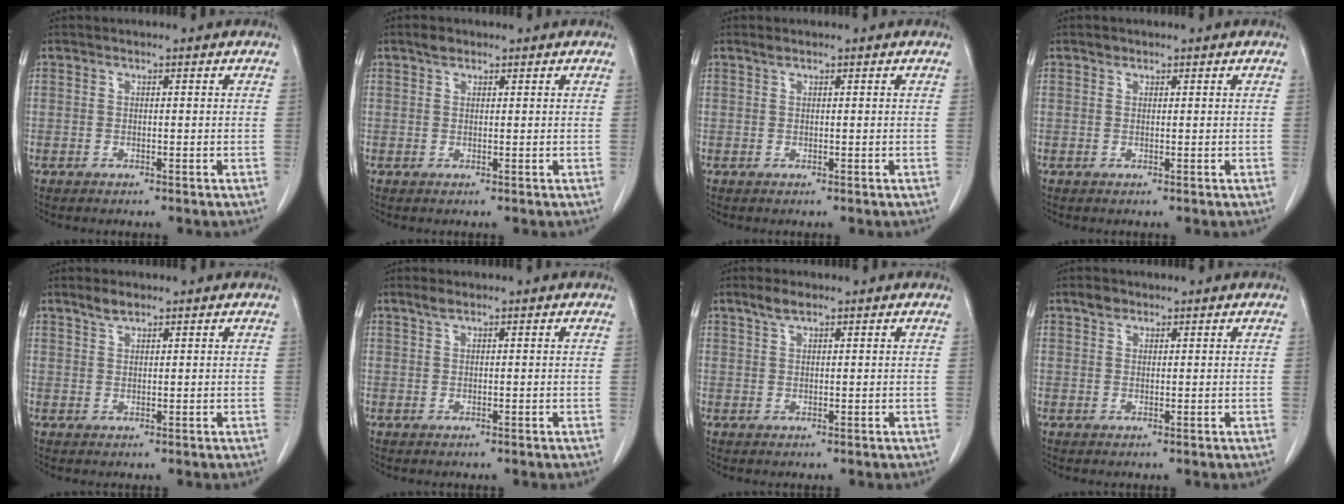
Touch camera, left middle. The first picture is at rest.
{"total": 1.3, "force": [1.0, 0.7, 0.5], "torque": [-0.013, 0.005, 0.016]}
{"total": 0.5, "force": [0.5, 0.0, 0.3], "torque": [-0.011, 0.003, 0.012]}
{"total": 0.6, "force": [0.5, 0.4, 0.1], "torque": [-0.002, -0.001, 0.007]}
{"total": 2.0, "force": [1.7, 0.6, 1.0], "torque": [-0.024, 0.003, 0.033]}
{"total": 1.2, "force": [0.9, 0.2, 0.7], "torque": [-0.020, 0.006, 0.021]}
{"total": 2.3, "force": [1.7, 0.6, 1.5], "torque": [-0.034, 0.007, 0.034]}
{"total": 1.6, "force": [1.1, 1.0, 0.5], "torque": [-0.011, 0.004, 0.019]}